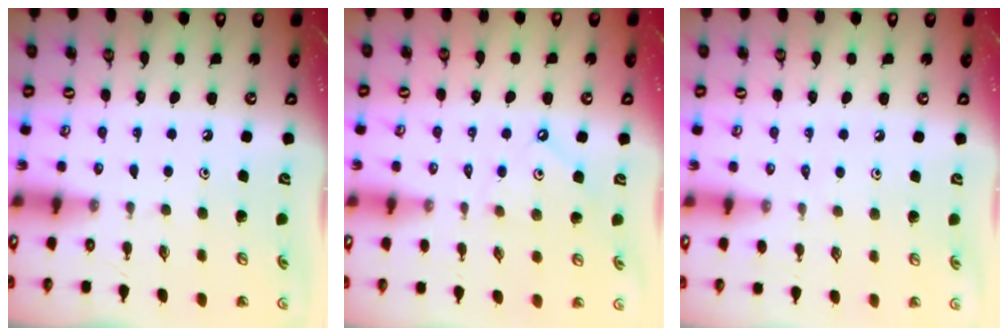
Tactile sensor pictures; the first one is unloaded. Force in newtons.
{"total": 2.5, "press": 2.5, "slide": 0.4}
{"total": 2.5, "press": 2.5, "slide": 0.5}